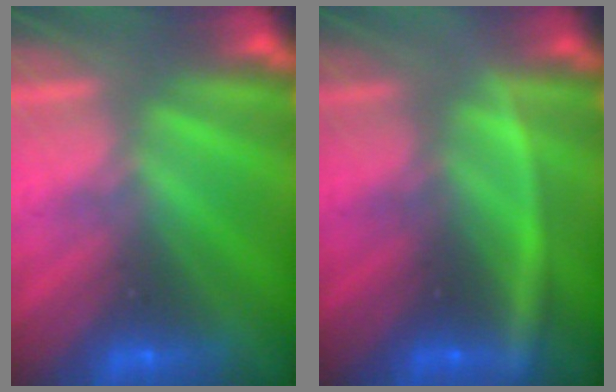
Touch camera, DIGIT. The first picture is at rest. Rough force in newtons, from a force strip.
{"total": 3.3}